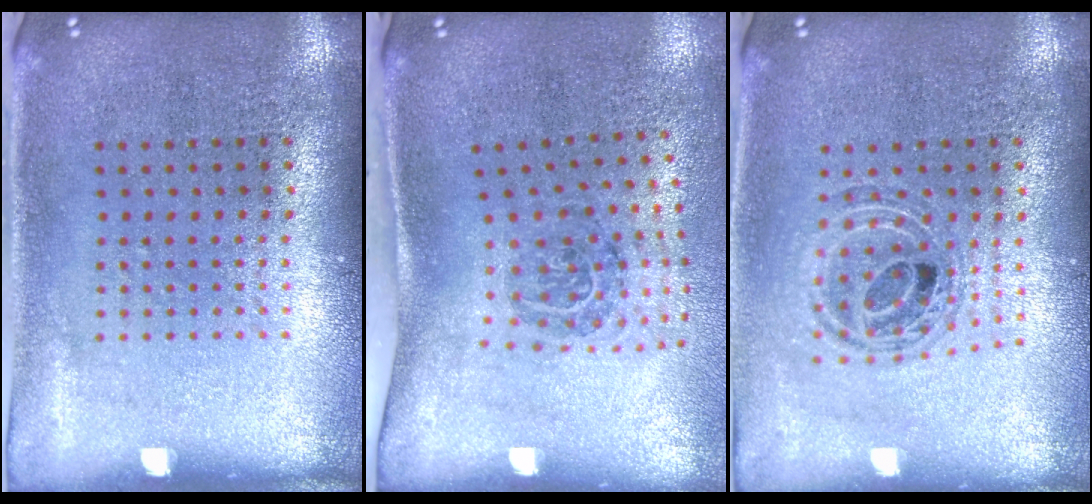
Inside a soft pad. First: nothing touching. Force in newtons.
{"total": 2.0, "press": 1.2, "slide": 1.5}
{"total": 0.9, "press": 0.9, "slide": 0.2}